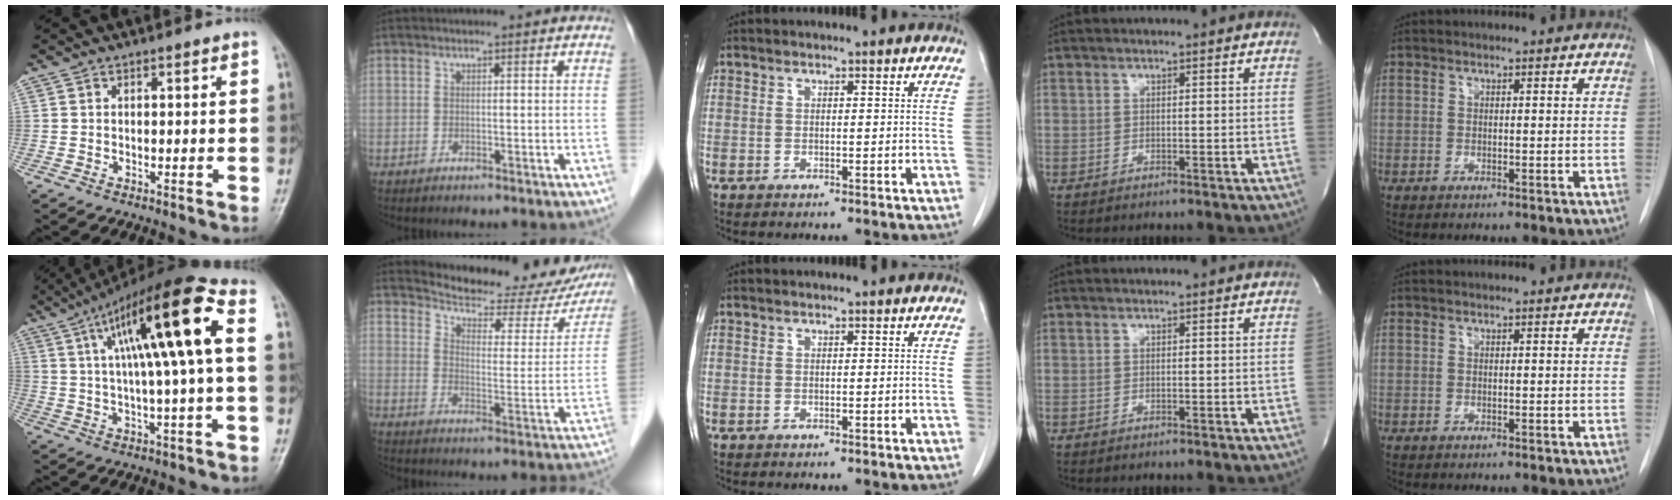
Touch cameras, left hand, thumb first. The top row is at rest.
{"thumb": {"total": 19.2, "force": [4.1, 2.9, 18.5], "torque": [-0.316, 0.033, 0.061]}, "index": {"total": 21.5, "force": [20.1, 4.8, 5.8], "torque": [-0.060, -0.056, 0.244]}}